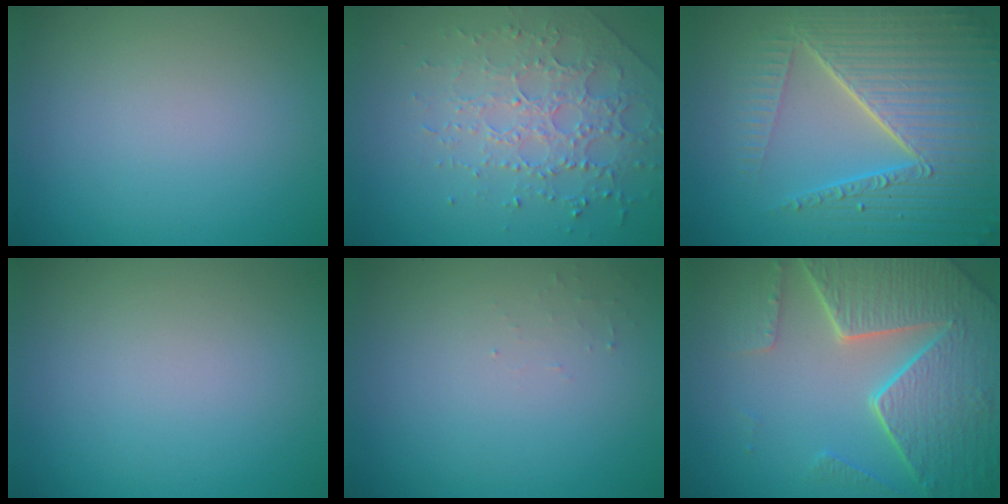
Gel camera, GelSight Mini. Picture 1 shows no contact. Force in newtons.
{"total": 3.0, "press": 2.8, "slide": 1.1}
{"total": 9.3, "press": 6.1, "slide": 6.9}
{"total": 0.0}
{"total": 0.7, "press": 0.7, "slide": 0.2}
{"total": 8.2, "press": 5.9, "slide": 5.7}